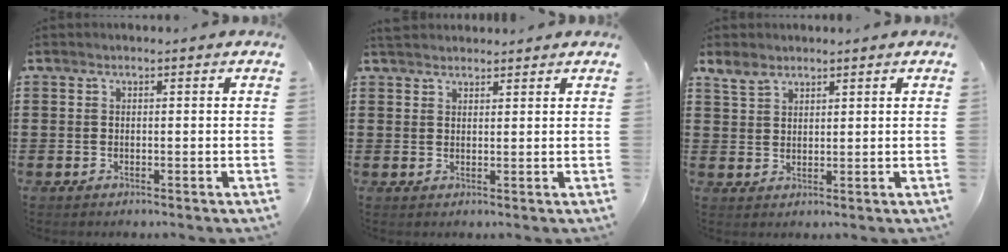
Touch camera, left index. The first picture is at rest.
{"total": 1.9, "force": [1.9, 0.4, 0.2], "torque": [-0.008, 0.003, 0.038]}
{"total": 3.4, "force": [2.5, 2.0, 1.1], "torque": [-0.032, 0.007, 0.048]}